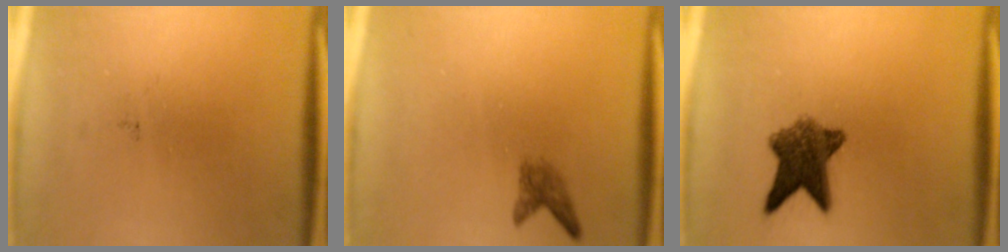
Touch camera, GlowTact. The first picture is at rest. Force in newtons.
{"total": 1.8}
{"total": 7.8}